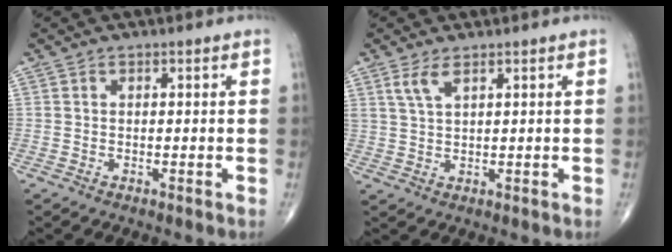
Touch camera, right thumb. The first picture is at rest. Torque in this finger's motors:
{"motor_torque": [0.04, 0.04, 0.46, 0.36, 0.03]}